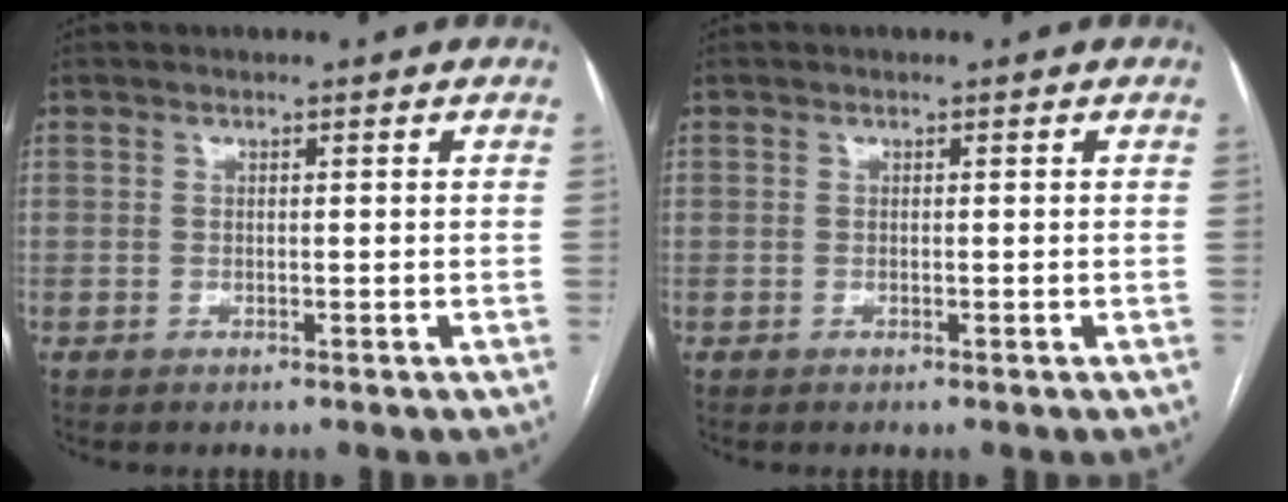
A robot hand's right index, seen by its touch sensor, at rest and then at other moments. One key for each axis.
{"total": 0.0}